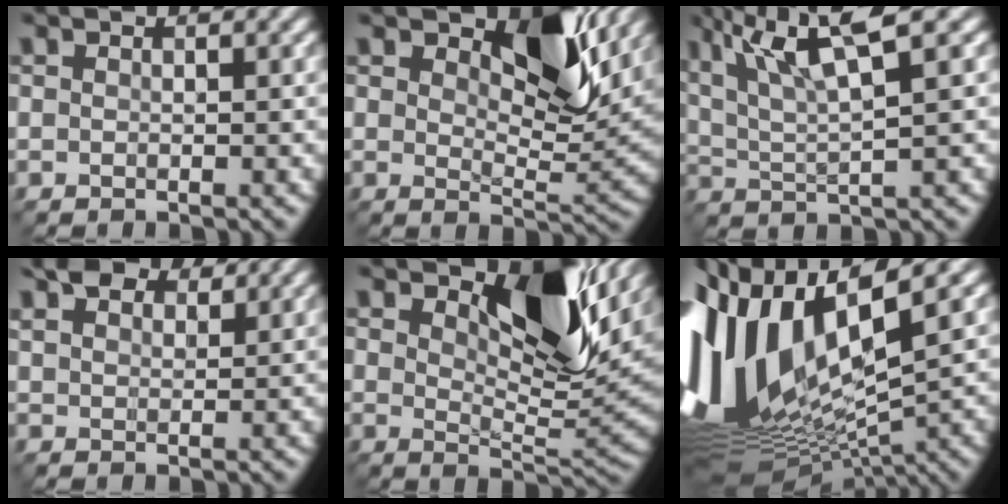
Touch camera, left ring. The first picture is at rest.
{"total": 6.5, "force": [3.3, 2.8, 4.8], "torque": [-0.071, -0.008, 0.046]}
{"total": 7.9, "force": [4.2, 1.6, 6.5], "torque": [-0.113, 0.018, 0.082]}
{"total": 4.5, "force": [3.6, 2.0, 1.9], "torque": [-0.041, 0.013, 0.059]}
{"total": 7.8, "force": [4.0, 3.0, 6.0], "torque": [-0.092, -0.007, 0.063]}
{"total": 15.7, "force": [2.7, 6.9, 13.8], "torque": [-0.316, 0.004, 0.062]}